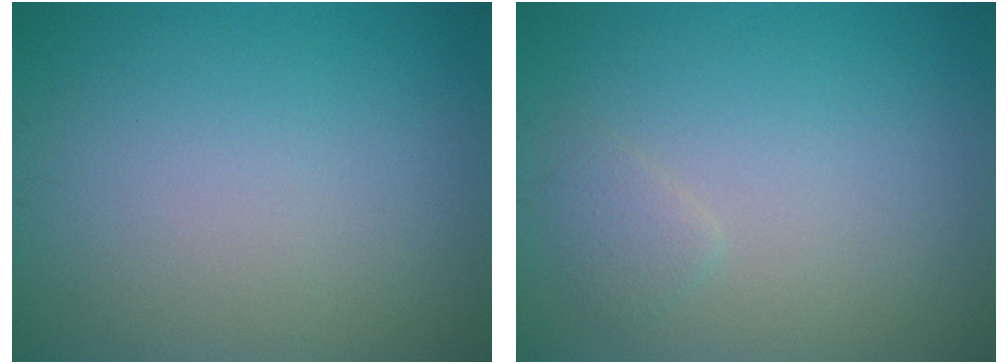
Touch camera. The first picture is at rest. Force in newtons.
{"total": 1.1, "press": 1.1, "slide": 0.1}